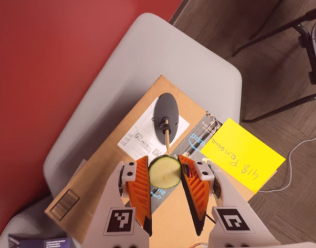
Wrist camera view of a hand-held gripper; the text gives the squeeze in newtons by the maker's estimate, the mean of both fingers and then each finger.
{"total": 8.4, "left": 8.3, "right": 8.5}